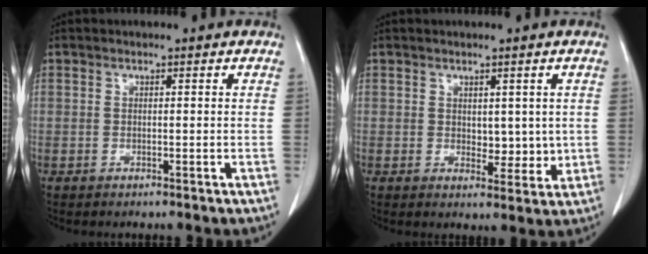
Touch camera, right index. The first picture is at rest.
{"total": 3.6, "force": [0.8, 2.2, 2.7], "torque": [-0.026, -0.007, 0.020]}